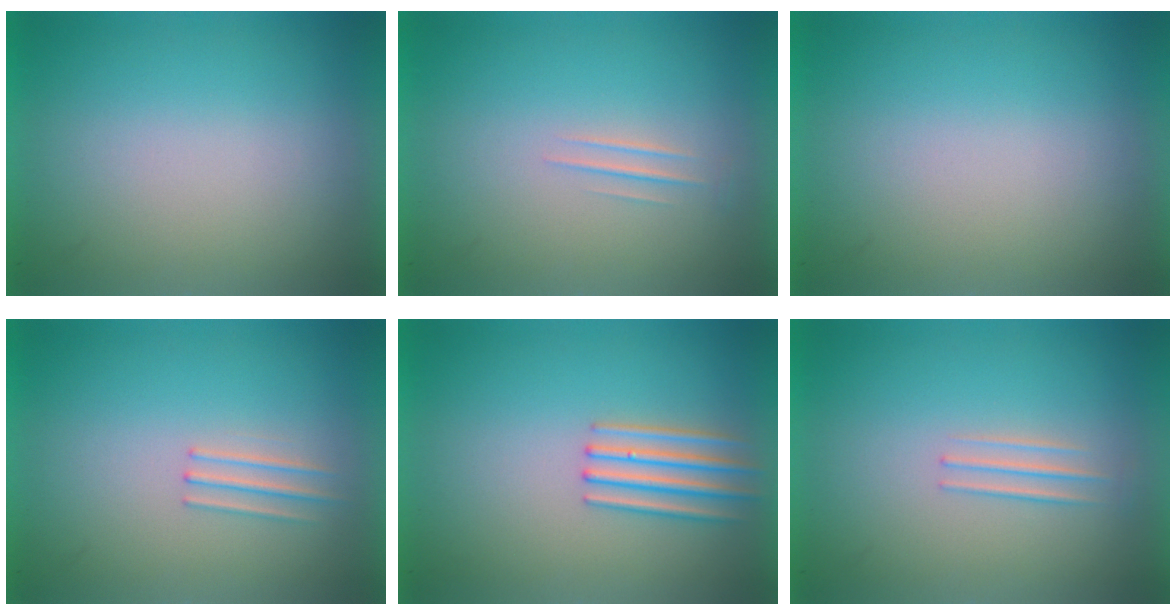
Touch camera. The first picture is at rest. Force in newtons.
{"total": 1.1}
{"total": 0.0}
{"total": 1.2}
{"total": 2.7}
{"total": 1.4}